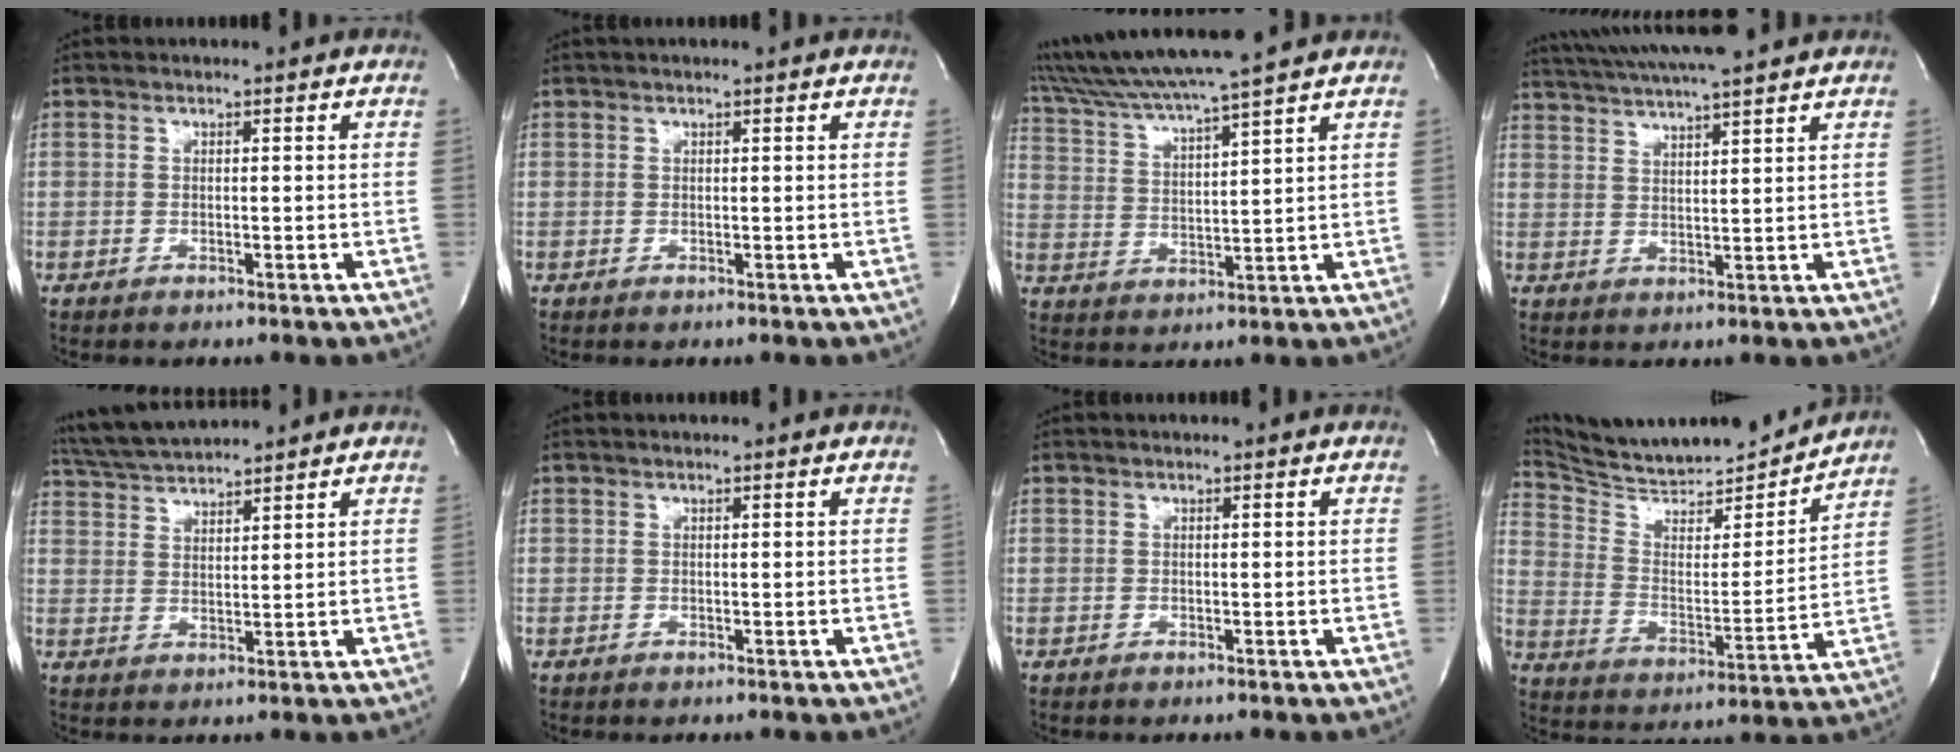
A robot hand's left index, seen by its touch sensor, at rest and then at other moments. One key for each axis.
{"total": 1.5, "fx": 1.2, "fy": -0.2, "fz": 0.9, "tx": -0.011, "ty": 0.015, "tz": 0.015}
{"total": 12.7, "fx": 10.9, "fy": -1.4, "fz": 6.4, "tx": -0.123, "ty": 0.013, "tz": 0.185}
{"total": 11.9, "fx": 10.5, "fy": -0.4, "fz": 5.6, "tx": -0.108, "ty": 0.023, "tz": 0.159}
{"total": 7.8, "fx": 7.5, "fy": -0.3, "fz": 2.2, "tx": -0.052, "ty": 0.024, "tz": 0.141}
{"total": 0.9, "fx": 0.8, "fy": -0.1, "fz": 0.4, "tx": -0.006, "ty": 0.008, "tz": 0.010}
{"total": 0.0}
{"total": 18.7, "fx": 18.0, "fy": 1.0, "fz": 5.0, "tx": -0.095, "ty": -0.037, "tz": 0.282}